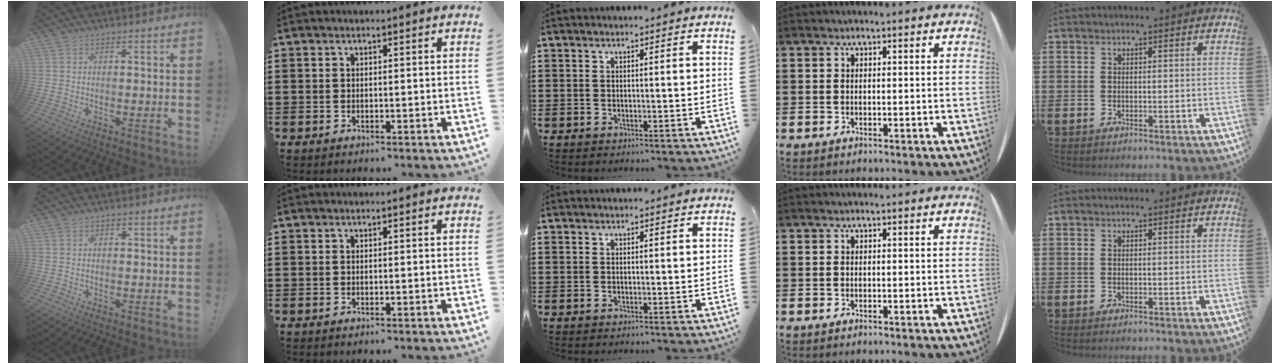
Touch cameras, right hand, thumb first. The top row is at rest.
{}